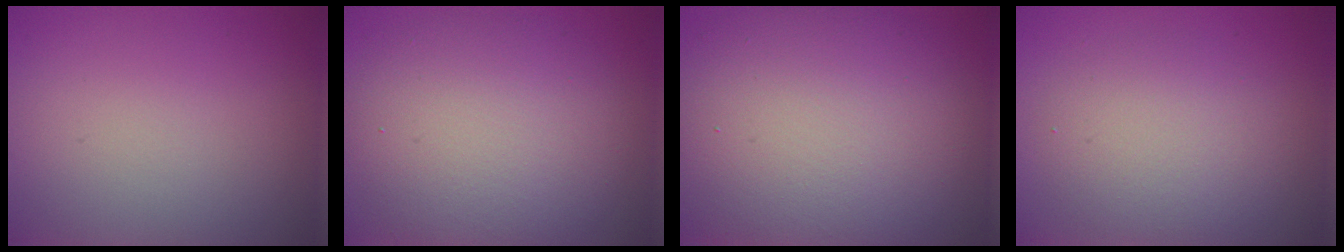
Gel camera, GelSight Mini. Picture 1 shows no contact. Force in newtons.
{"total": 8.2, "press": 8.2, "slide": 0.5}
{"total": 12.2, "press": 12.2, "slide": 0.8}
{"total": 4.1, "press": 4.1, "slide": 0.4}